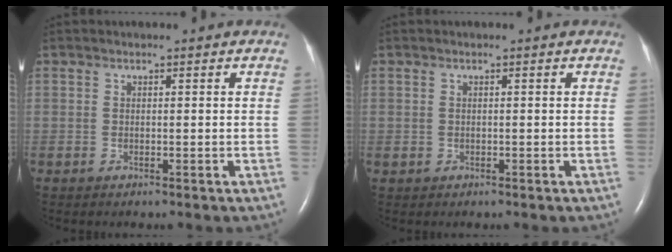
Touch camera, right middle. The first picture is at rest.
{"total": 0.5, "force": [-0.1, 0.5, 0.1], "torque": [-0.001, 0.003, 0.001]}